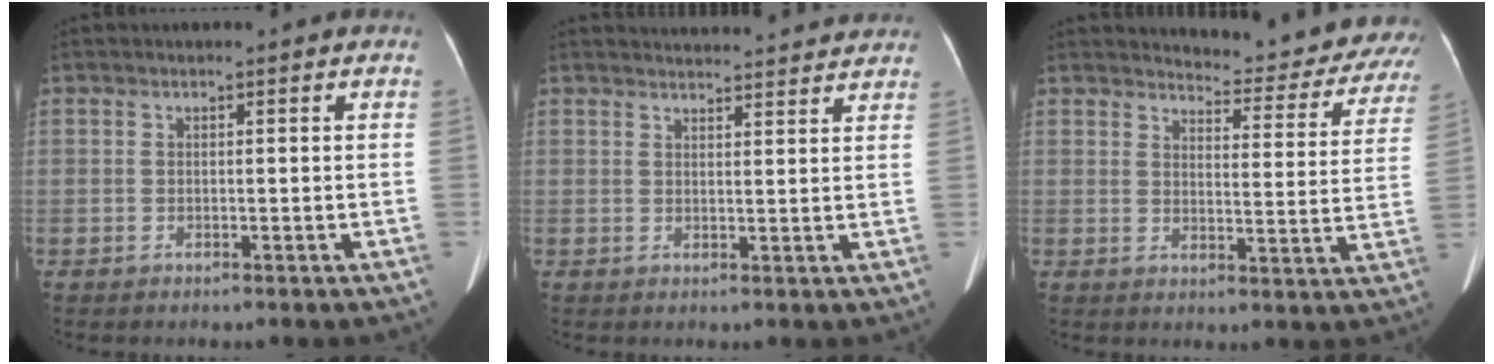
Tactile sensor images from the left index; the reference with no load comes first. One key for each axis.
{"total": 11.5, "fx": 11.2, "fy": 1.4, "fz": 2.3, "tx": -0.019, "ty": 0.018, "tz": 0.122}
{"total": 15.4, "fx": 14.9, "fy": 2.2, "fz": 3.2, "tx": -0.021, "ty": -0.072, "tz": 0.153}